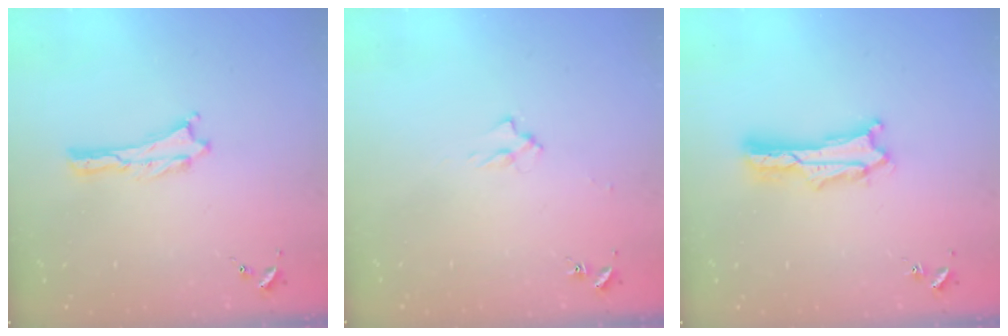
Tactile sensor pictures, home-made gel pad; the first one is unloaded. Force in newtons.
{"total": 2.0, "press": 2.0, "slide": 0.3}
{"total": 2.0, "press": 2.0, "slide": 0.3}